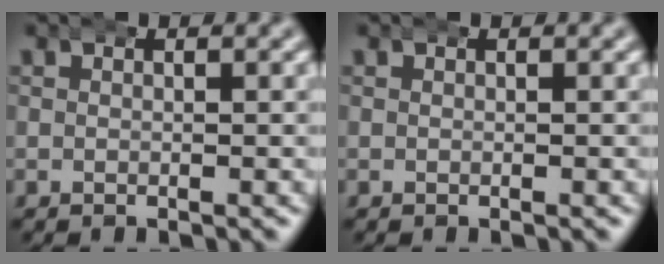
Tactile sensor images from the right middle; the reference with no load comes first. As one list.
[{"total": 0.0}]